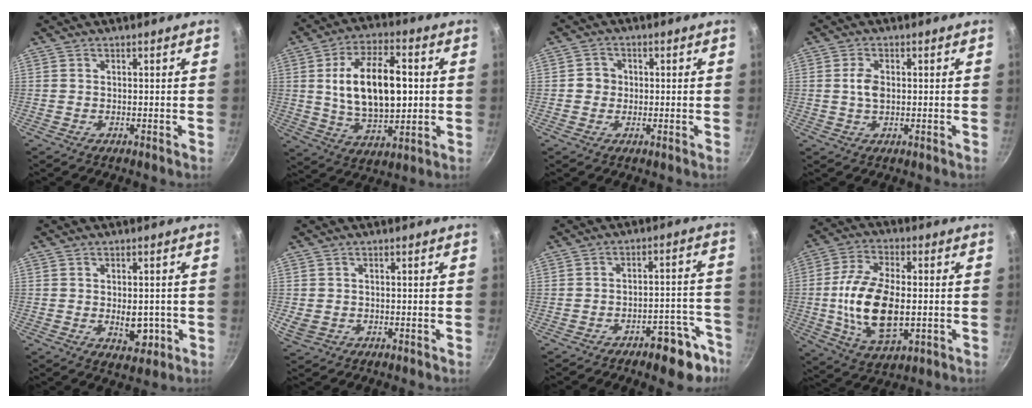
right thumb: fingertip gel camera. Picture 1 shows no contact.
{"total": 17.3, "force": [2.0, 9.0, 14.6], "torque": [-0.226, 0.000, 0.038]}
{"total": 3.2, "force": [0.0, 3.0, 1.1], "torque": [0.001, 0.007, -0.005]}
{"total": 3.5, "force": [0.3, 2.1, 2.8], "torque": [-0.053, 0.000, 0.005]}
{"total": 5.5, "force": [-0.9, 3.4, 4.2], "torque": [-0.034, 0.000, -0.004]}
{"total": 3.0, "force": [-0.6, 2.5, 1.6], "torque": [-0.036, 0.001, -0.004]}
{"total": 10.3, "force": [-6.9, 3.7, 6.6], "torque": [-0.064, 0.068, -0.093]}
{"total": 17.2, "force": [-1.5, 9.1, 14.5], "torque": [-0.266, 0.003, -0.021]}